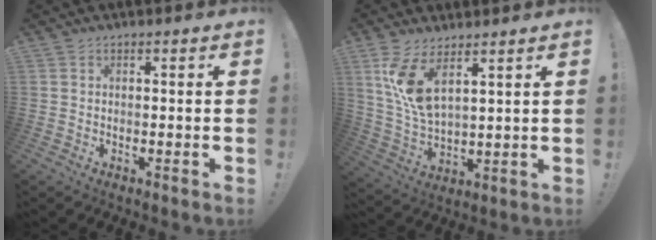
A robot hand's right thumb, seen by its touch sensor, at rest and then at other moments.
{"total": 11.1, "force": [6.3, 4.2, 8.1], "torque": [-0.160, -0.042, 0.116]}